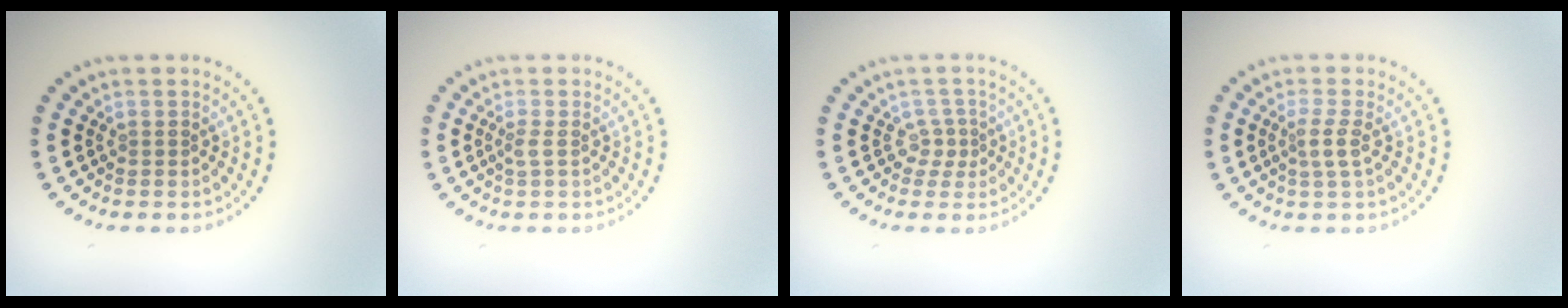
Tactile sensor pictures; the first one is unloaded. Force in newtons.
{"total": 0.9, "press": 0.7, "slide": 0.7}
{"total": 1.5, "press": 1.0, "slide": 1.1}
{"total": 1.8, "press": 1.3, "slide": 1.2}